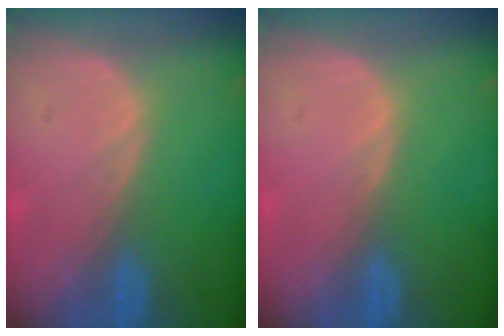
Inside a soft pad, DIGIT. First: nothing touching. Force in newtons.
{"total": 0.0}